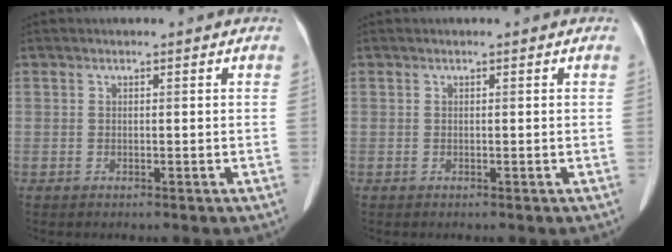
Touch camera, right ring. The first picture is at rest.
{"total": 0.0}